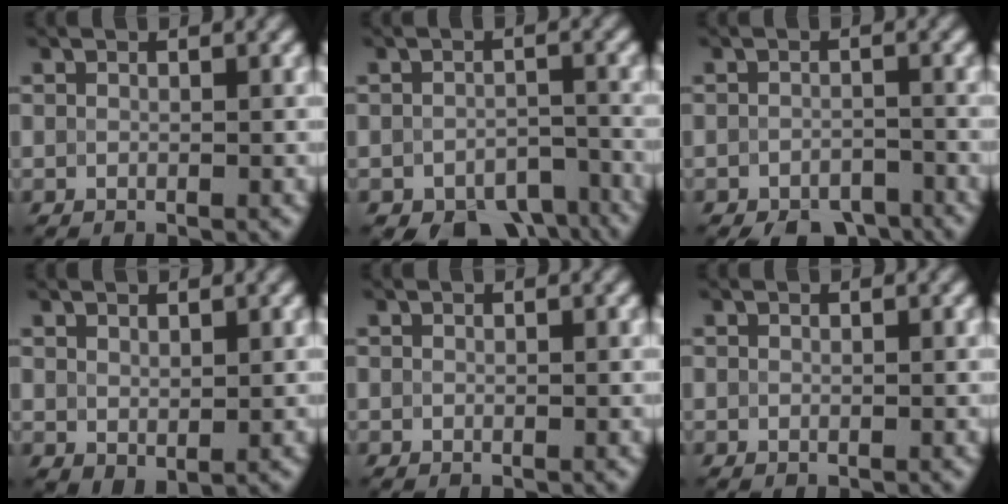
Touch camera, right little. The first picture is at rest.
{"total": 7.5, "force": [-6.1, 4.0, 1.7], "torque": [-0.026, -0.020, -0.095]}
{"total": 4.9, "force": [-4.1, 2.7, 0.7], "torque": [0.006, -0.016, -0.083]}
{"total": 1.0, "force": [0.5, 0.5, 0.8], "torque": [-0.037, -0.021, 0.022]}
{"total": 0.0}
{"total": 0.0}